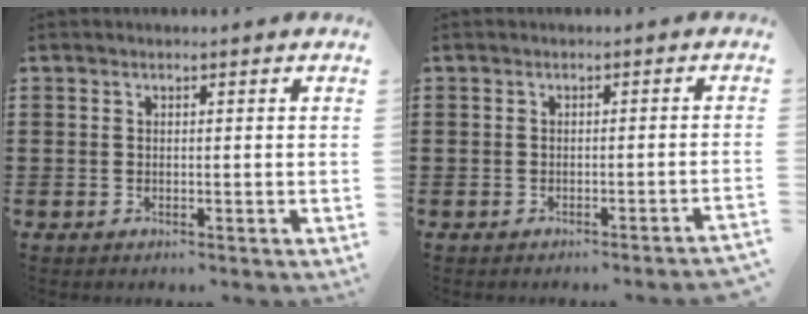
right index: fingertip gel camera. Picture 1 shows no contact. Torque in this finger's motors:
{"motor_torque": [0.35, -0.24, 0.09, 0.01]}